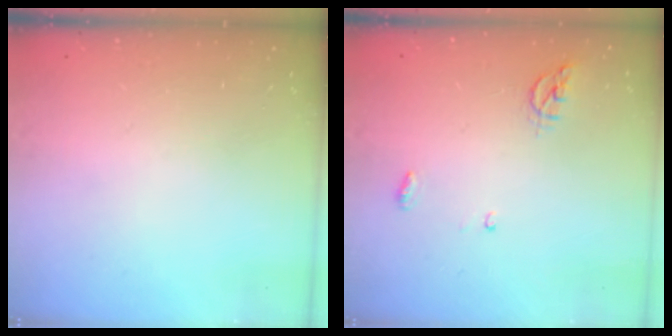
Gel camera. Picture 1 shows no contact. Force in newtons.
{"total": 4.5, "press": 4.3, "slide": 1.2}